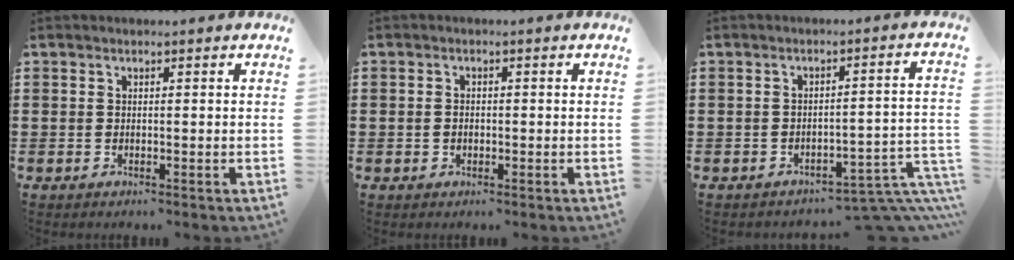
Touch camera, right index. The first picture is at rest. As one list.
[{"total": 1.1, "force": [-0.2, 0.8, 0.7], "torque": [-0.015, 0.004, -0.005]}, {"total": 5.0, "force": [-4.1, 0.8, 2.8], "torque": [-0.045, -0.003, -0.078]}]